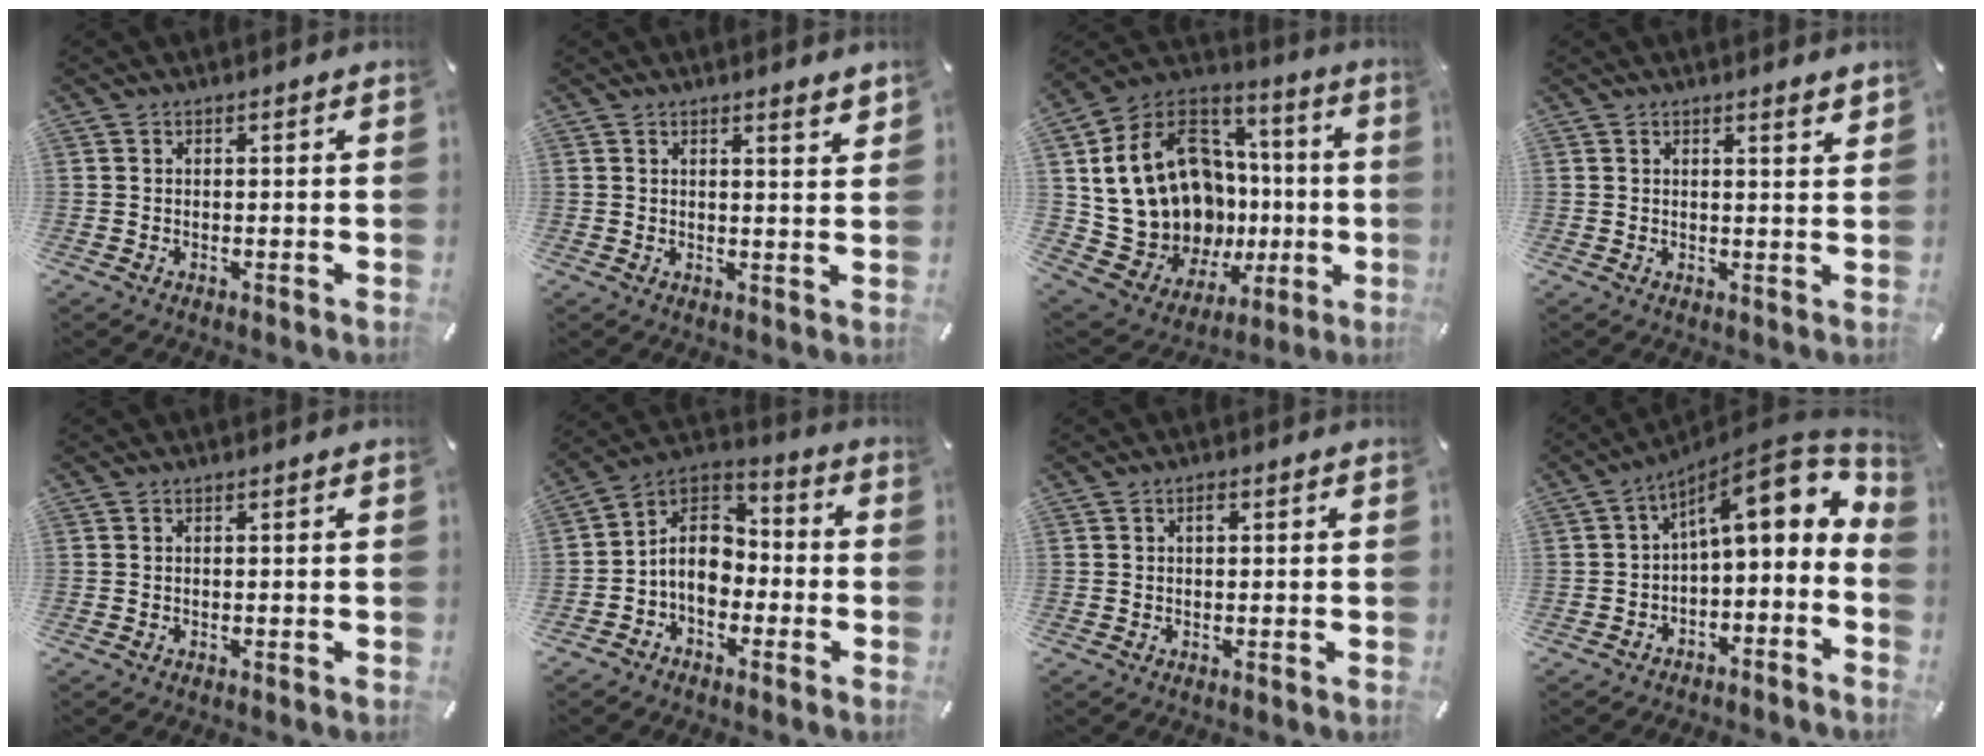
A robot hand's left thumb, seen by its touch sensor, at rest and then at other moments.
{"total": 2.9, "force": [2.3, 0.1, 1.8], "torque": [-0.022, -0.016, 0.037]}
{"total": 22.4, "force": [-0.3, 18.2, 13.1], "torque": [-0.269, -0.035, 0.042]}
{"total": 2.1, "force": [1.7, 0.0, 1.3], "torque": [-0.020, -0.009, 0.028]}
{"total": 0.0}
{"total": 9.7, "force": [-2.9, 7.5, 5.3], "torque": [-0.125, 0.012, -0.056]}
{"total": 1.0, "force": [0.2, 0.6, 0.8], "torque": [-0.008, 0.002, 0.001]}
{"total": 12.3, "force": [5.5, 4.7, 9.9], "torque": [-0.129, -0.057, 0.088]}